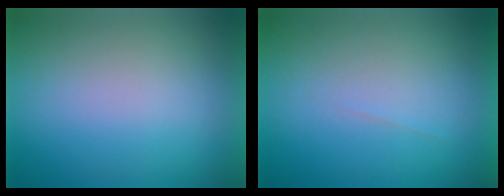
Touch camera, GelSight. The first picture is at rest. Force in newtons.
{"total": 1.5}